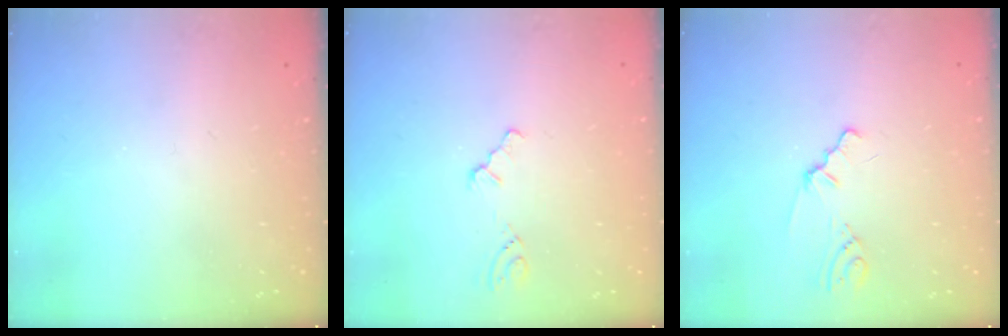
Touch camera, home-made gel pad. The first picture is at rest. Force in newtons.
{"total": 1.3, "press": 1.3, "slide": 0.3}
{"total": 0.8, "press": 0.8, "slide": 0.2}